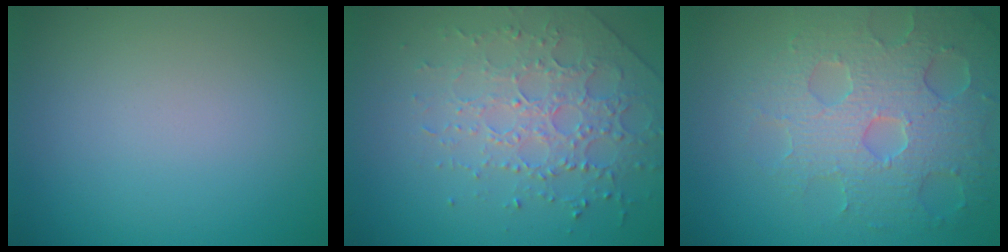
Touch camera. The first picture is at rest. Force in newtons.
{"total": 3.7, "press": 3.5, "slide": 1.1}
{"total": 6.4, "press": 5.3, "slide": 3.6}